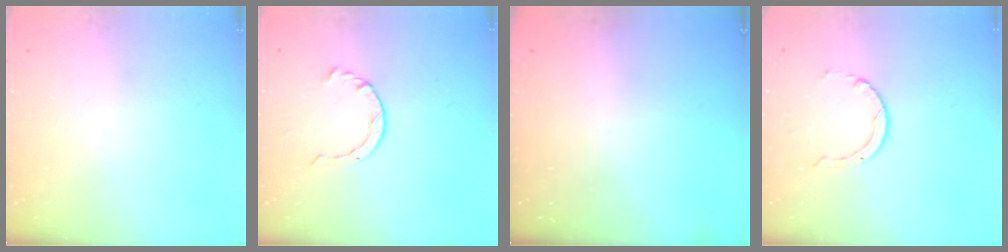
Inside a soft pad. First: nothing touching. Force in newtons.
{"total": 3.0, "press": 2.9, "slide": 0.3}
{"total": 0.0}
{"total": 2.0, "press": 2.0, "slide": 0.2}